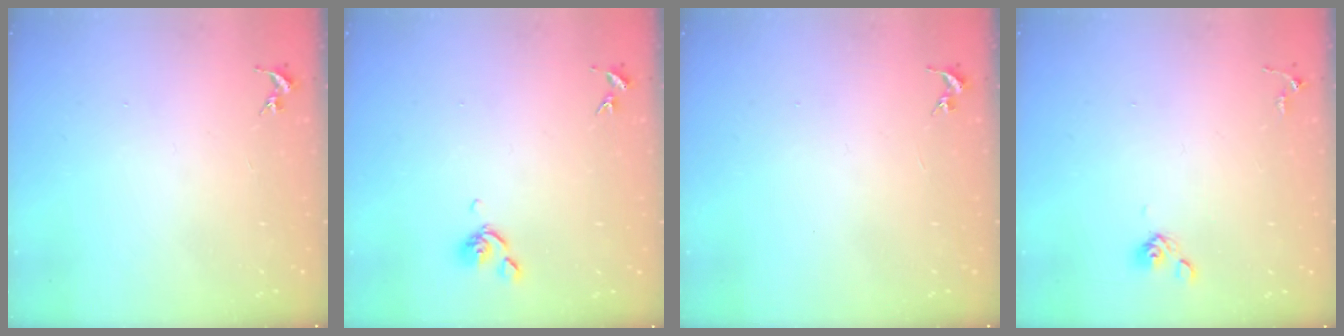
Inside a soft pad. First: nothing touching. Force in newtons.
{"total": 6.2, "press": 6.1, "slide": 1.4}
{"total": 0.0}
{"total": 4.6, "press": 4.5, "slide": 1.1}